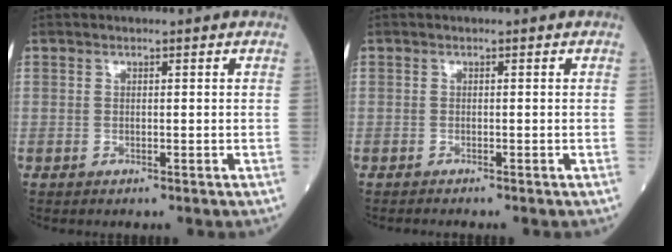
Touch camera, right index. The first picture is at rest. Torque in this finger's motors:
{"motor_torque": [-0.67, 0.10, -0.19, -0.07]}